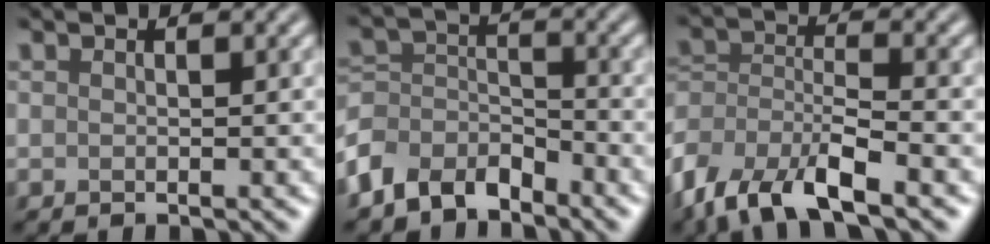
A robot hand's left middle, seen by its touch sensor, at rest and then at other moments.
{"total": 5.6, "force": [-4.3, 3.1, 1.9], "torque": [-0.034, -0.001, -0.094]}
{"total": 8.6, "force": [-6.0, 3.3, 5.1], "torque": [-0.097, -0.008, -0.125]}